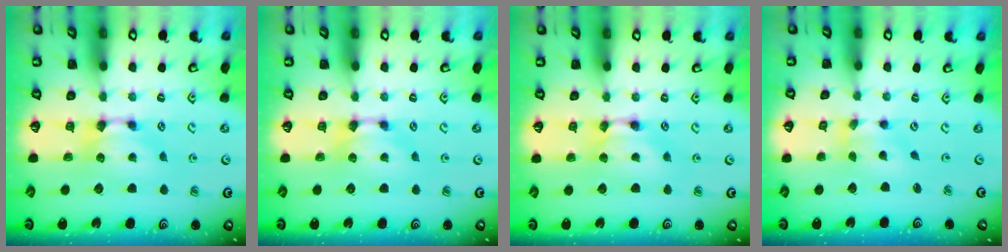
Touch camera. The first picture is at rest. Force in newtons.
{"total": 0.0}
{"total": 1.7, "press": 1.7, "slide": 0.2}
{"total": 2.5, "press": 2.1, "slide": 1.5}